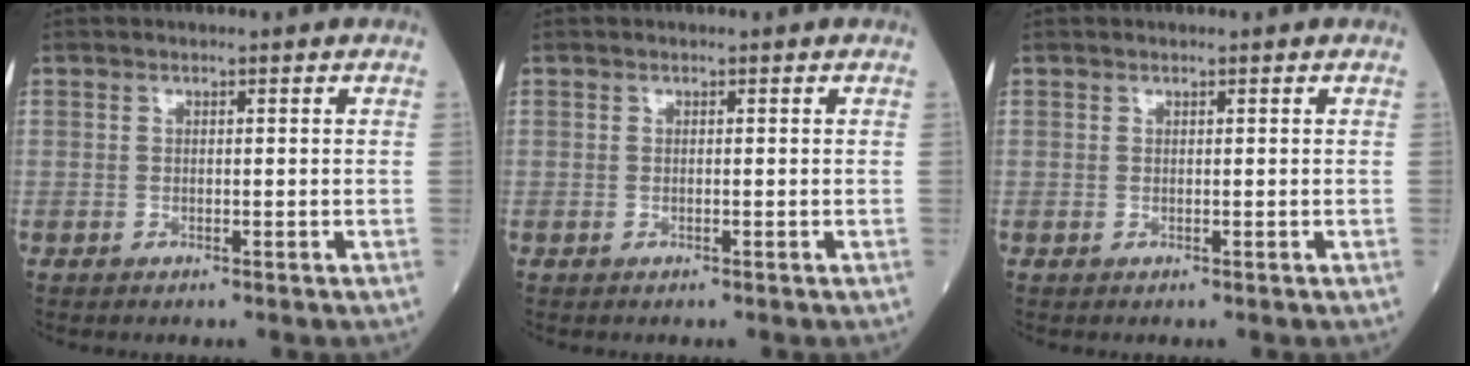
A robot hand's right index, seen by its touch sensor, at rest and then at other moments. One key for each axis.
{"total": 0.0}
{"total": 0.0}